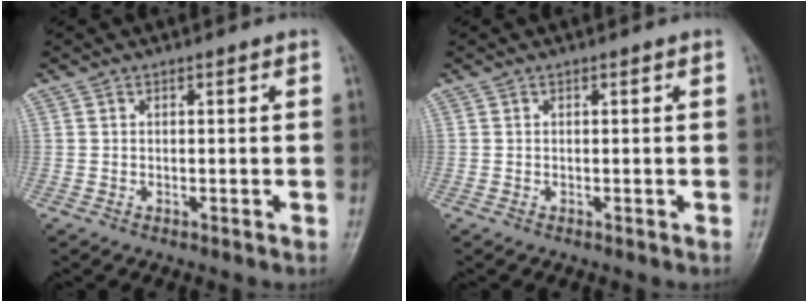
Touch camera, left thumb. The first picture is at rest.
{"total": 0.0}